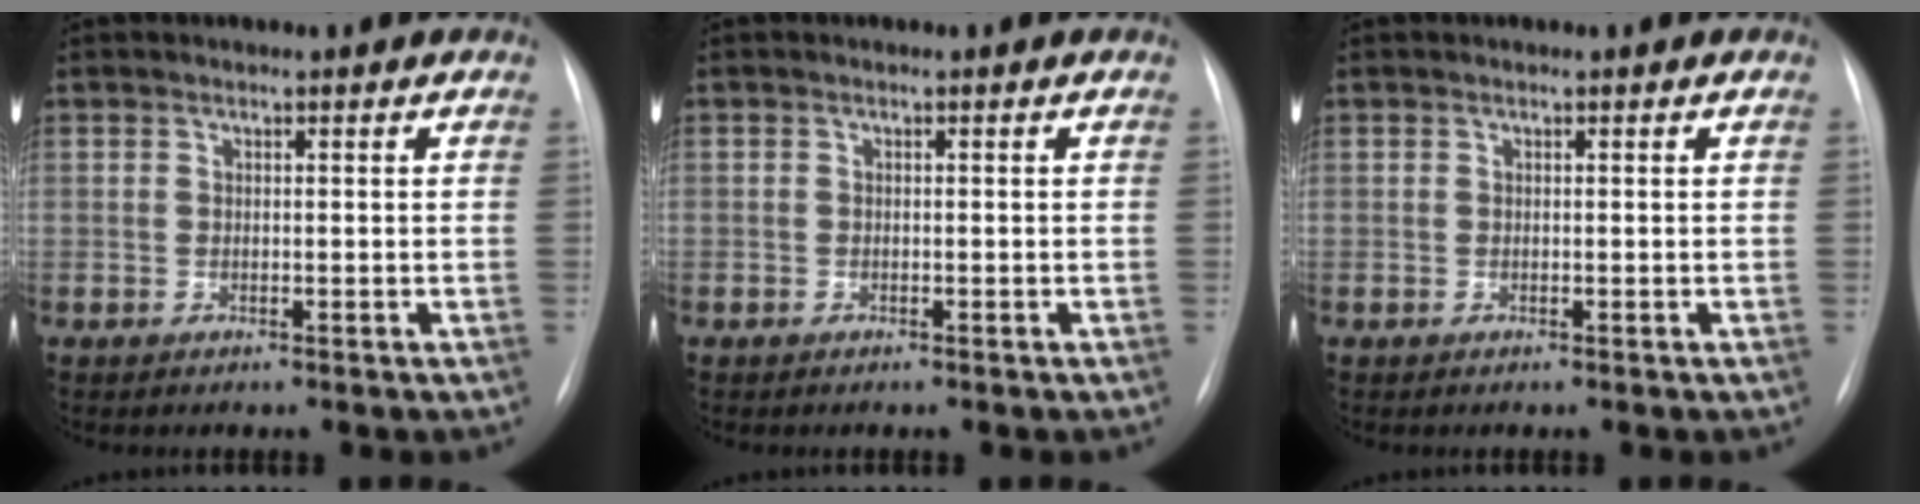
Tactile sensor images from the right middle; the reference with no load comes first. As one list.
[{"total": 0.0}, {"total": 0.0}]